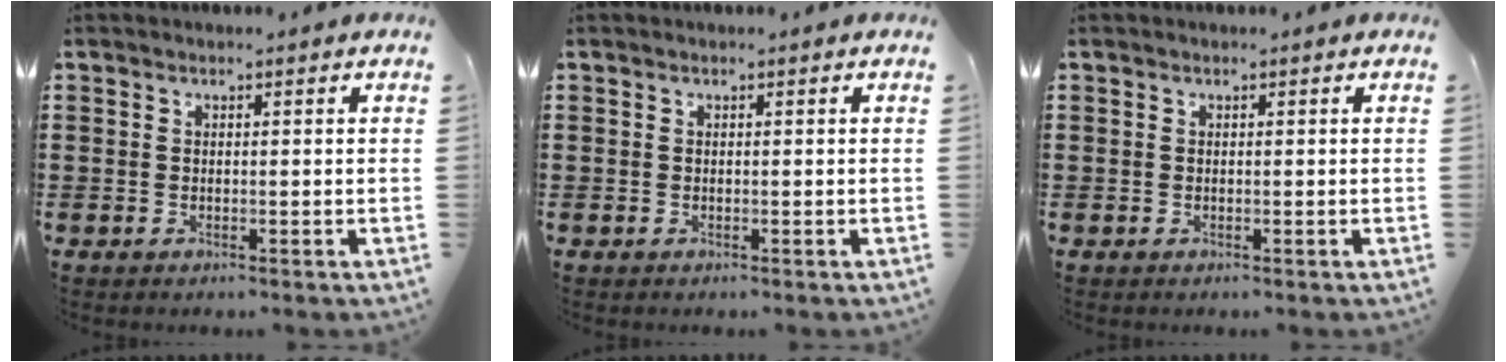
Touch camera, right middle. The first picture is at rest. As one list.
[{"total": 0.0}, {"total": 0.0}]